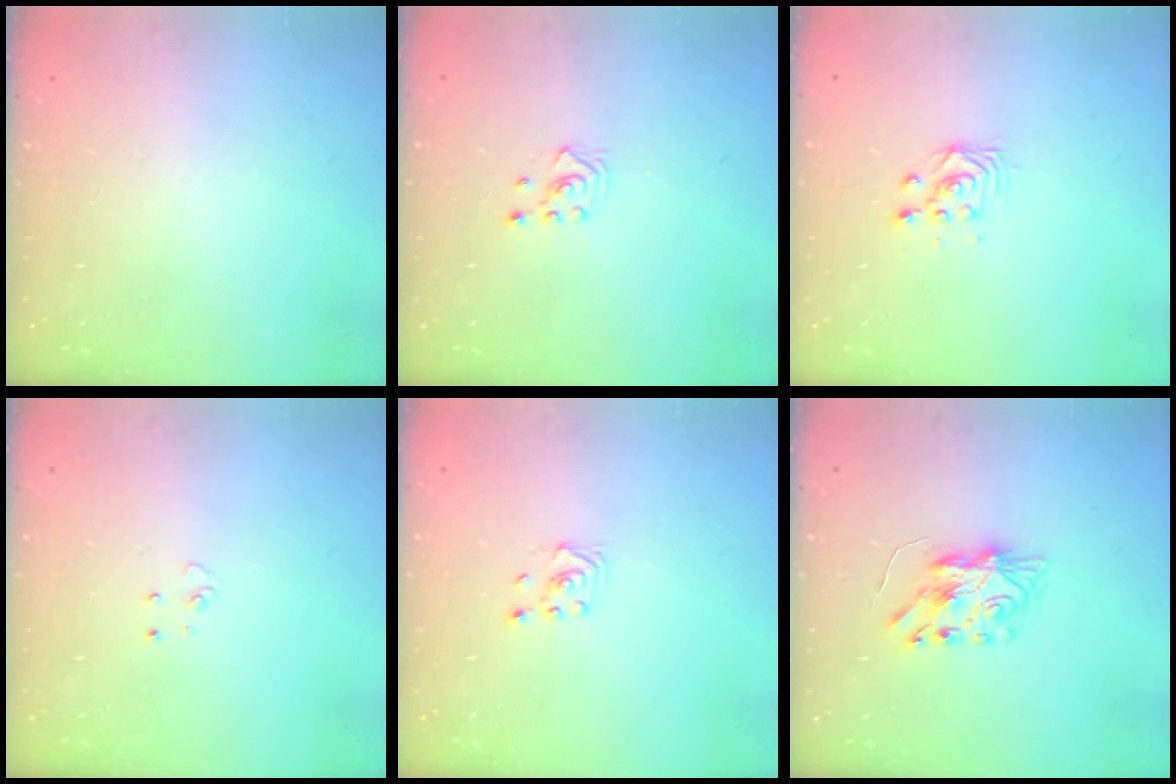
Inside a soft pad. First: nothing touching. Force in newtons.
{"total": 2.6, "press": 2.4, "slide": 0.9}
{"total": 2.9, "press": 2.9, "slide": 0.4}
{"total": 2.9, "press": 2.9, "slide": 0.2}
{"total": 1.9, "press": 1.8, "slide": 0.6}
{"total": 7.4, "press": 7.4, "slide": 0.4}